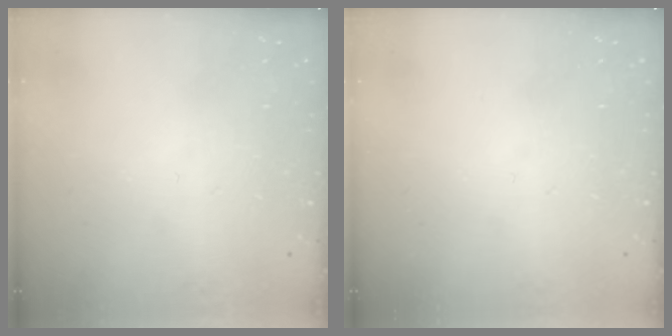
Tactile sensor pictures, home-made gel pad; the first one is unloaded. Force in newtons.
{"total": 0.0}